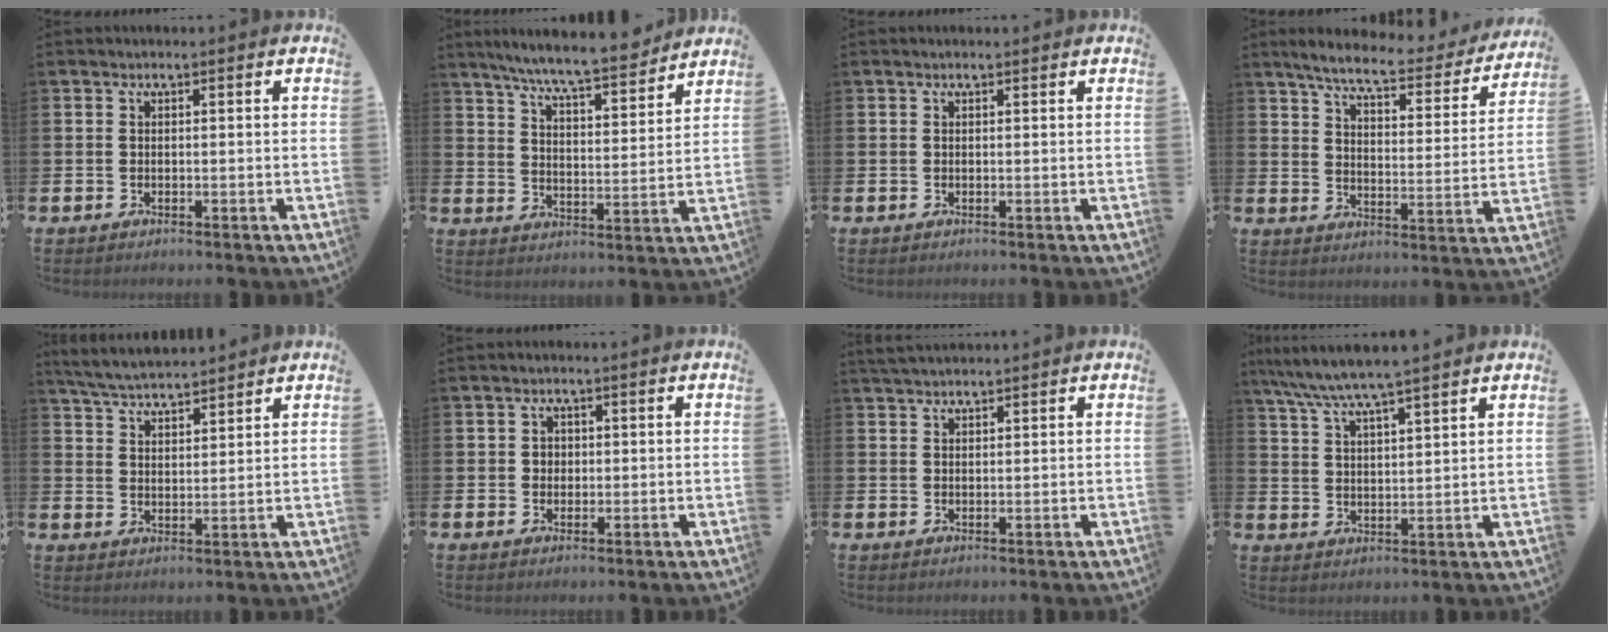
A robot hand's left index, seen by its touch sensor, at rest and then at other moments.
{"total": 8.1, "force": [7.6, 0.1, 2.8], "torque": [-0.077, -0.050, 0.134]}
{"total": 0.0}
{"total": 7.0, "force": [6.2, 1.1, 2.9], "torque": [-0.078, -0.041, 0.101]}
{"total": 5.1, "force": [5.0, 0.4, 0.7], "torque": [-0.035, -0.025, 0.090]}
{"total": 1.7, "force": [0.5, 1.6, 0.4], "torque": [0.005, 0.003, 0.002]}
{"total": 2.2, "force": [2.1, 0.4, 0.5], "torque": [-0.013, 0.000, 0.038]}
{"total": 6.5, "force": [6.0, 0.0, 2.6], "torque": [-0.074, -0.023, 0.107]}